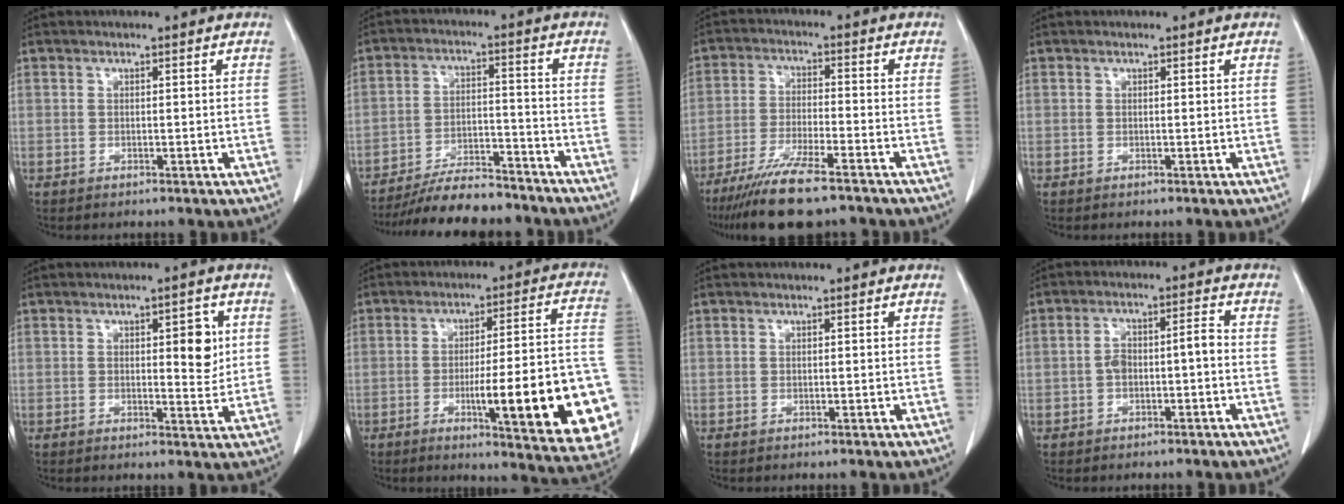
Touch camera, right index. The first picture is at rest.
{"total": 12.1, "force": [-10.9, 2.6, 4.5], "torque": [-0.069, 0.005, -0.173]}
{"total": 11.4, "force": [-8.8, 1.2, 7.2], "torque": [-0.129, -0.030, -0.149]}
{"total": 0.0}
{"total": 5.1, "force": [1.2, 1.7, 4.6], "torque": [-0.058, -0.005, 0.016]}
{"total": 22.0, "force": [-6.2, 2.8, 21.0], "torque": [-0.192, 0.012, -0.071]}
{"total": 0.0}
{"total": 4.8, "force": [-1.0, 1.5, 4.4], "torque": [-0.085, 0.026, -0.014]}